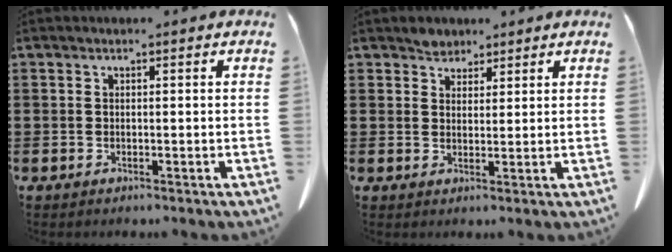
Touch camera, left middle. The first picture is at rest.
{"total": 2.5, "force": [2.2, 1.3, 0.1], "torque": [-0.009, 0.007, 0.043]}